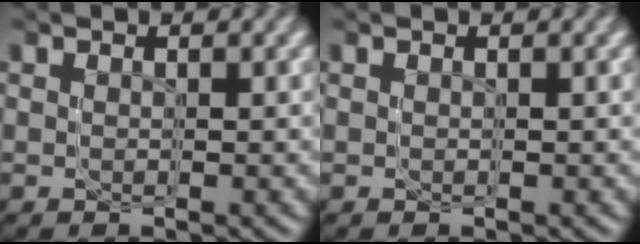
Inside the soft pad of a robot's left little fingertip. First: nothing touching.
{"total": 0.0}